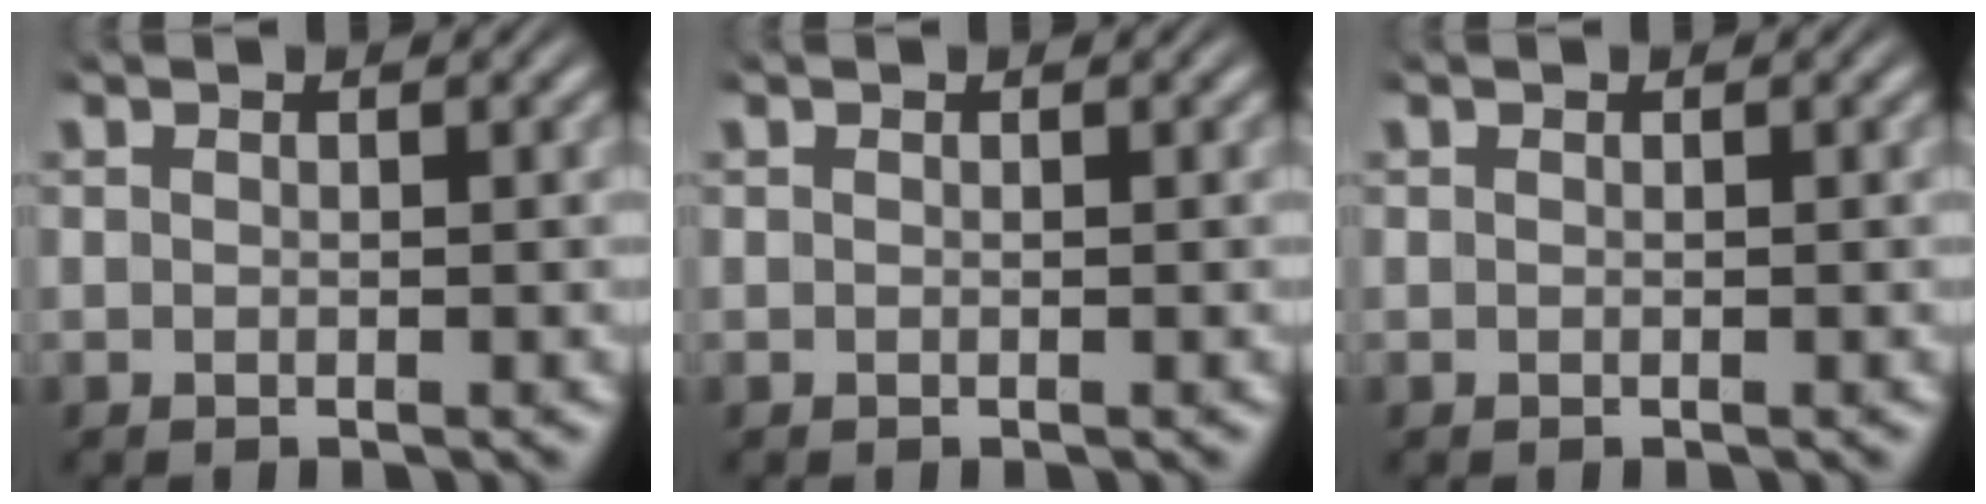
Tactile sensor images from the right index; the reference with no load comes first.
{"total": 0.0}
{"total": 0.0}